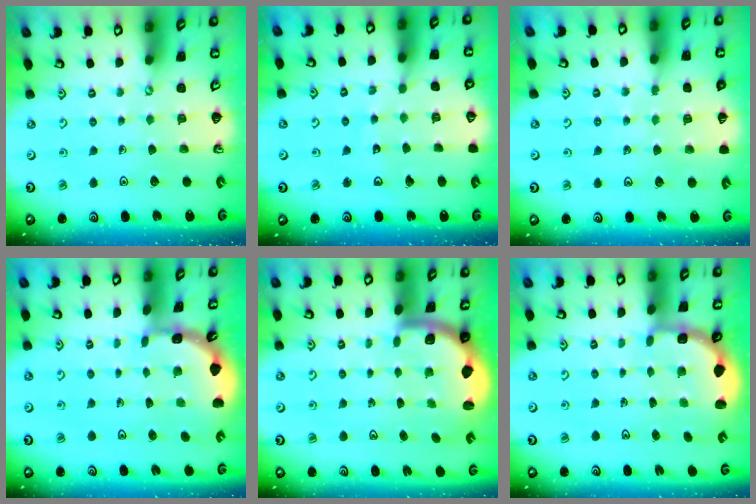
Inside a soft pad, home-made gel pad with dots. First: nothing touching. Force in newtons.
{"total": 7.6, "press": 7.6, "slide": 0.9}
{"total": 5.1, "press": 4.9, "slide": 1.6}
{"total": 1.7, "press": 1.7, "slide": 0.1}
{"total": 3.3, "press": 3.1, "slide": 1.2}
{"total": 3.0, "press": 2.6, "slide": 1.5}